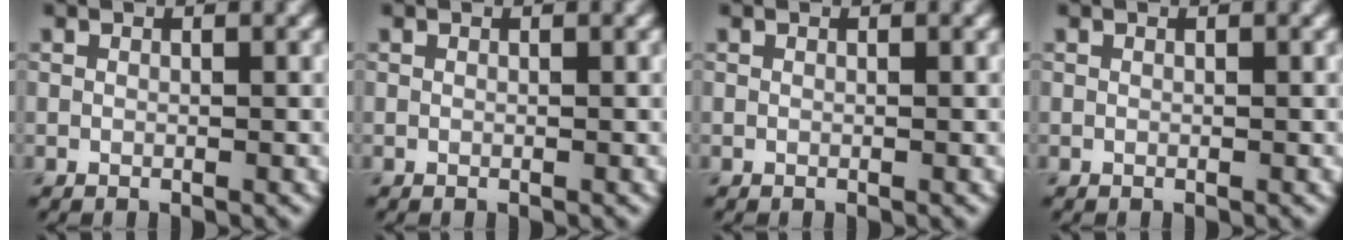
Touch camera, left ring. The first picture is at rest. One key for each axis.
{"total": 0.0}
{"total": 0.0}
{"total": 0.0}